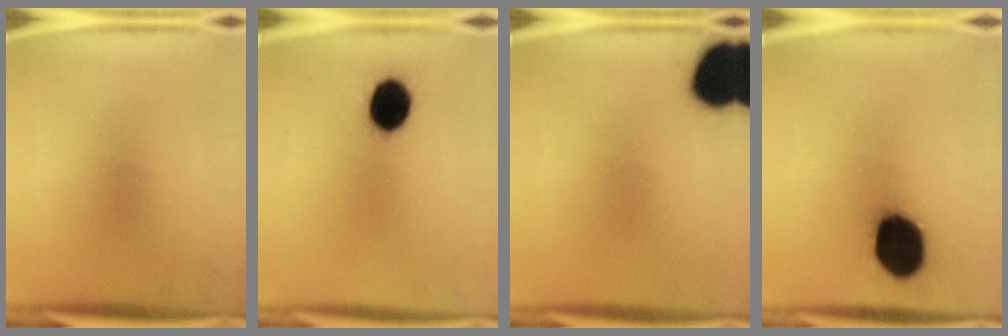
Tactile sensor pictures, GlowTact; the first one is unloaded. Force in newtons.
{"total": 10.1}
{"total": 18.4}
{"total": 17.8}